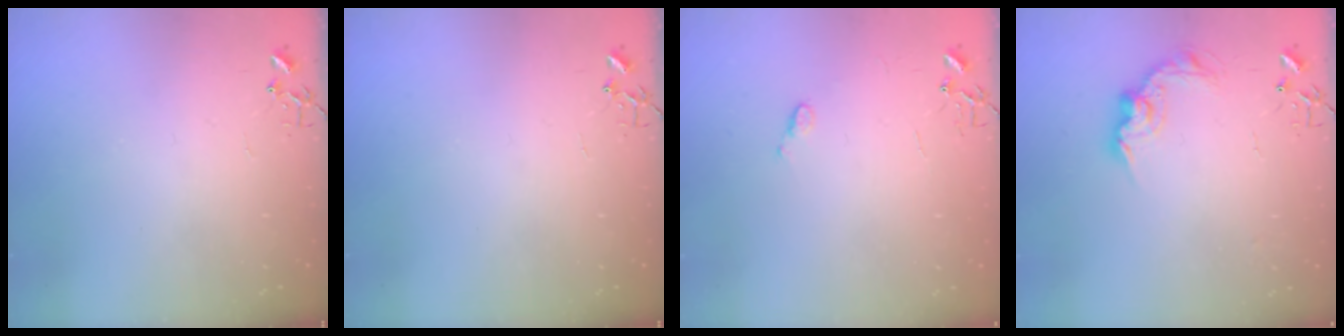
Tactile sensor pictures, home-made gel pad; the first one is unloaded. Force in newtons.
{"total": 0.0}
{"total": 4.8, "press": 4.8, "slide": 0.5}
{"total": 11.5, "press": 11.5, "slide": 0.5}